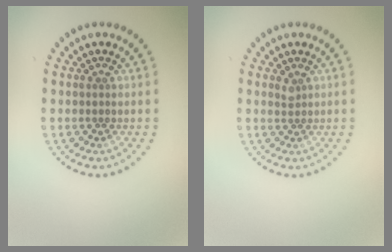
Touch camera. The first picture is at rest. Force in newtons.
{"total": 0.9, "press": 0.6, "slide": 0.6}